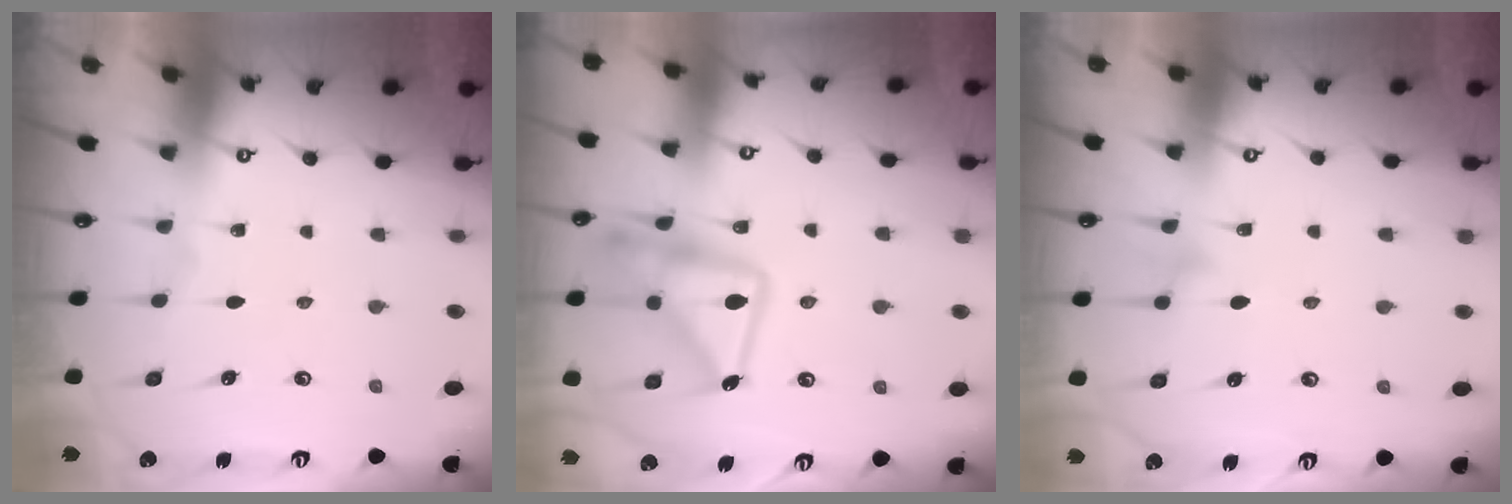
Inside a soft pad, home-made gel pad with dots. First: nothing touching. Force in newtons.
{"total": 19.5, "press": 19.4, "slide": 1.5}
{"total": 6.5, "press": 6.5, "slide": 0.6}